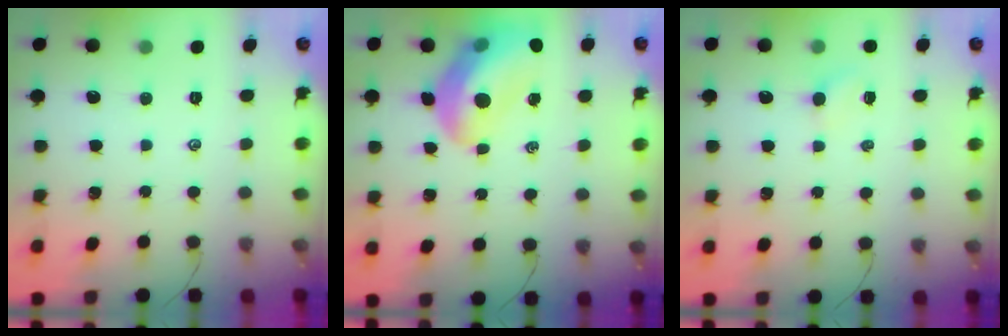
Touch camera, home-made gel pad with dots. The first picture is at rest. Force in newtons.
{"total": 14.2, "press": 13.7, "slide": 3.7}
{"total": 1.6, "press": 1.5, "slide": 0.6}